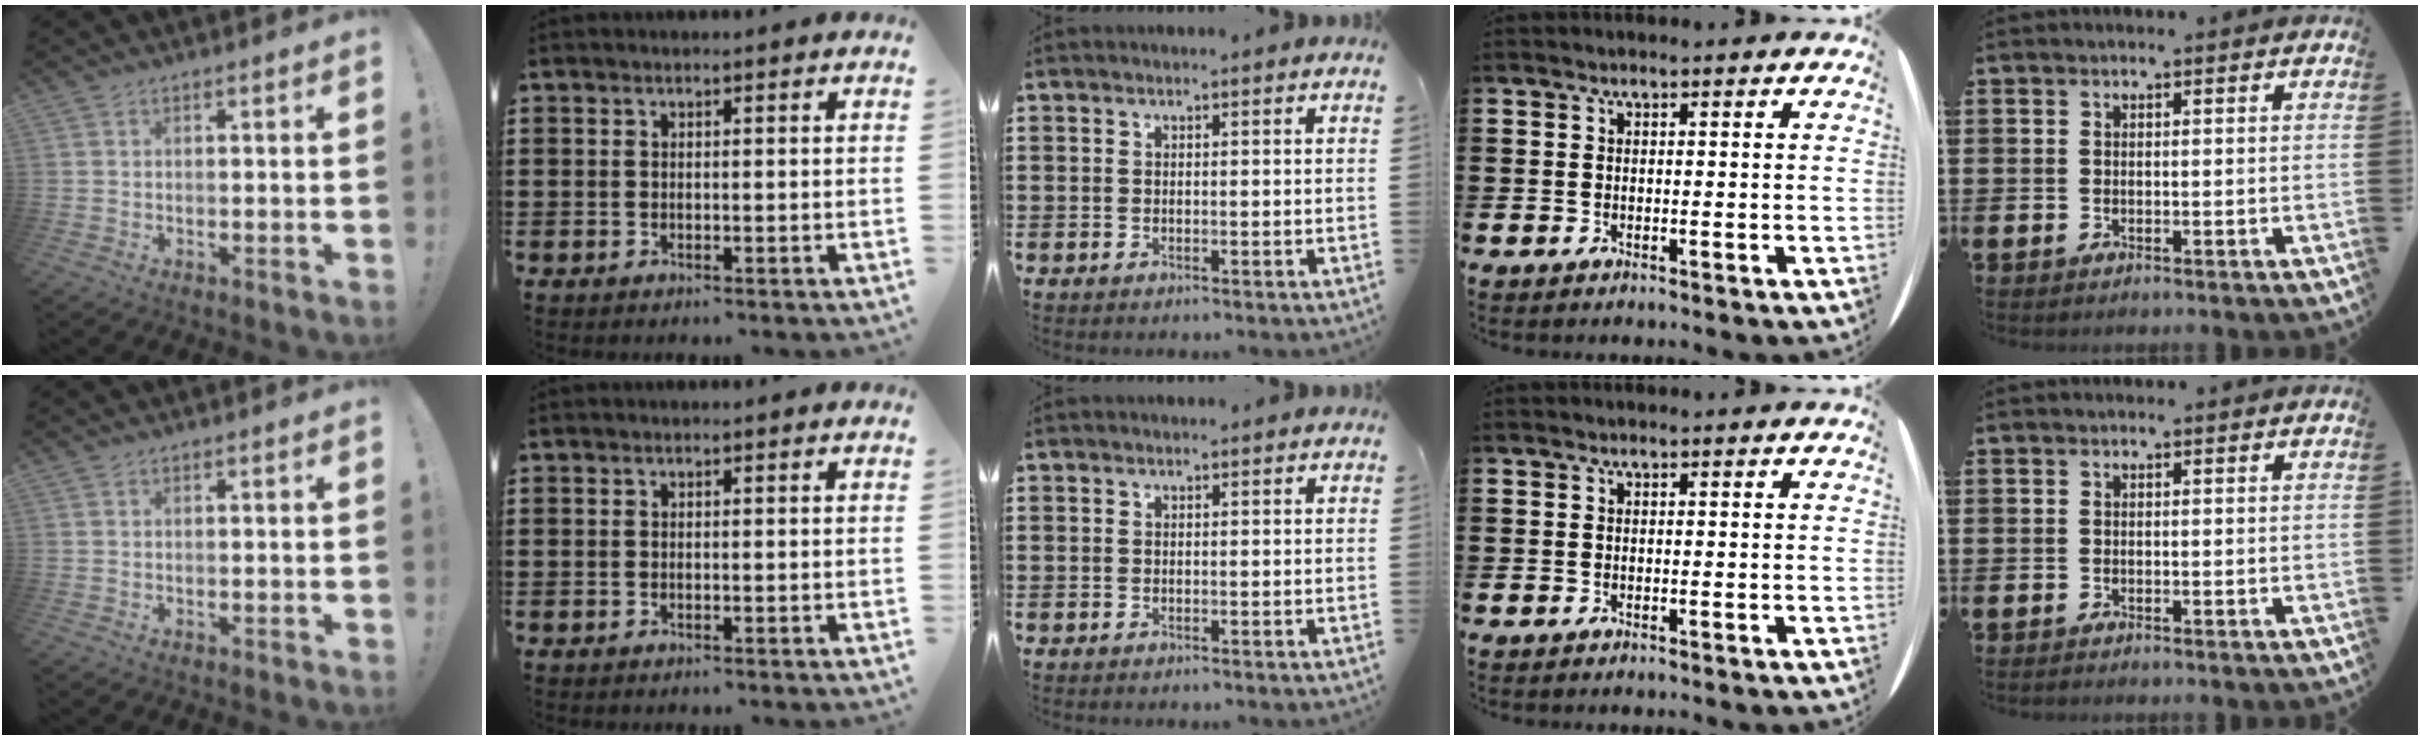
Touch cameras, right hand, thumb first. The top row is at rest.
{}